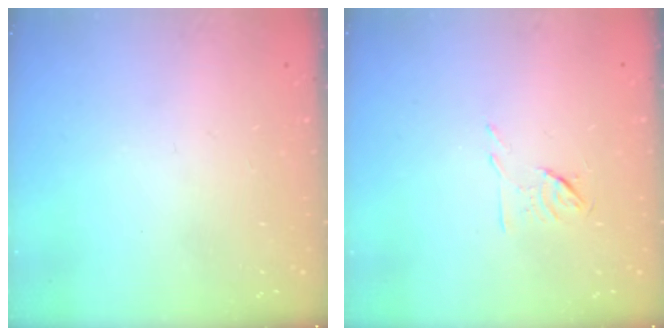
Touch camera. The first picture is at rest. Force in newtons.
{"total": 5.8, "press": 5.7, "slide": 1.2}